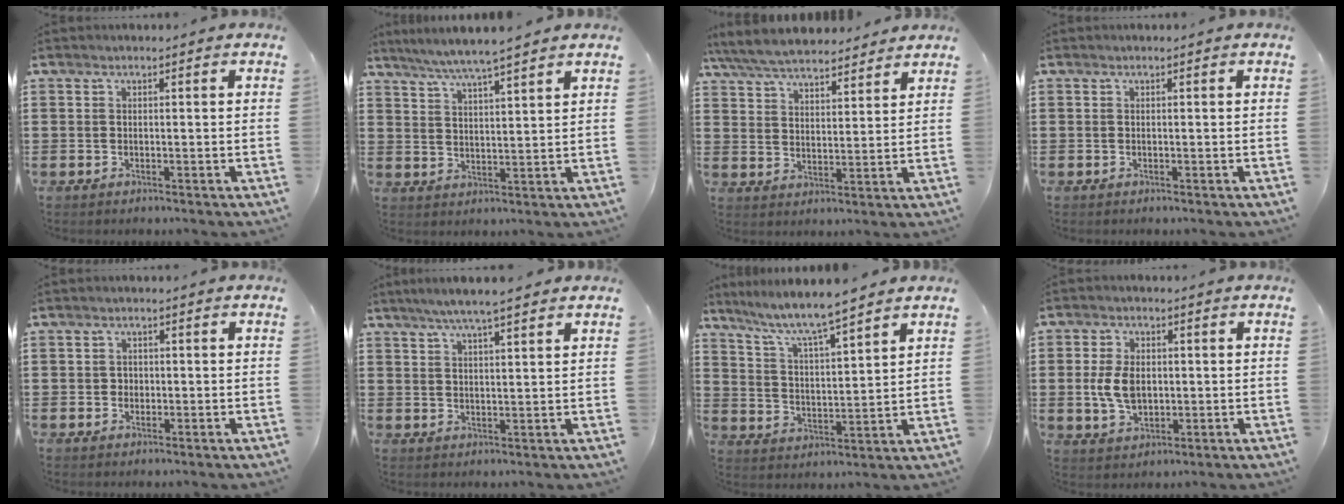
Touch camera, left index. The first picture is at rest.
{"total": 5.2, "force": [4.6, -0.5, 2.2], "torque": [-0.058, -0.018, 0.081]}
{"total": 6.4, "force": [6.1, 1.2, 1.7], "torque": [-0.058, -0.021, 0.110]}
{"total": 0.0}
{"total": 1.1, "force": [0.0, 1.1, 0.3], "torque": [-0.010, 0.006, -0.001]}
{"total": 4.8, "force": [3.9, 0.1, 2.9], "torque": [-0.064, -0.004, 0.068]}
{"total": 6.3, "force": [5.6, -0.2, 2.8], "torque": [-0.078, -0.033, 0.091]}
{"total": 6.1, "force": [0.1, 3.9, 4.7], "torque": [-0.114, 0.005, -0.004]}